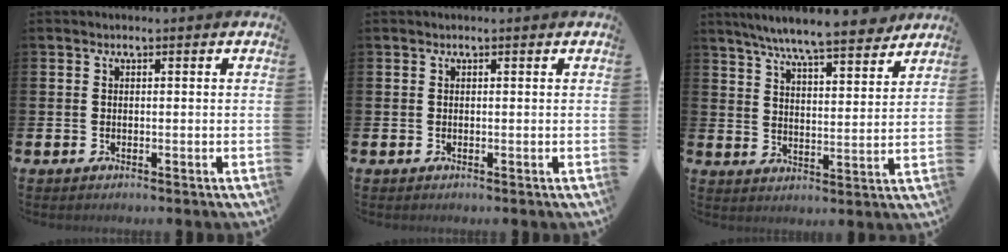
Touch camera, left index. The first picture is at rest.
{"total": 0.0}
{"total": 8.5, "force": [7.9, 0.4, 3.0], "torque": [-0.069, -0.052, 0.137]}